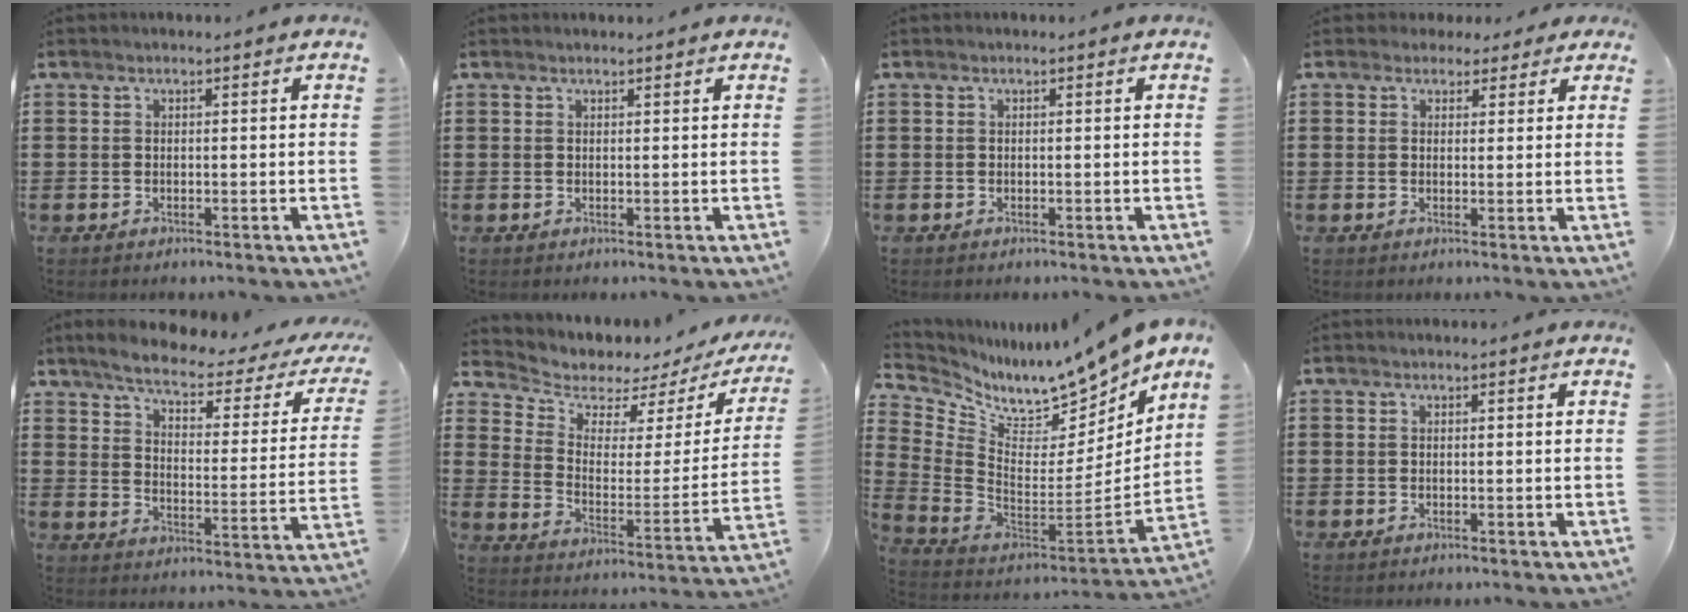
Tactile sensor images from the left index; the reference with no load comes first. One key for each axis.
{"total": 0.7, "fx": 0.6, "fy": 0.2, "fz": -0.1, "tx": 0.000, "ty": 0.001, "tz": 0.013}
{"total": 0.0}
{"total": 2.5, "fx": 1.7, "fy": 1.8, "fz": 0.5, "tx": -0.012, "ty": 0.008, "tz": 0.029}
{"total": 4.7, "fx": 3.5, "fy": 0.8, "fz": 3.1, "tx": -0.079, "ty": -0.023, "tz": 0.051}
{"total": 4.2, "fx": 3.8, "fy": 1.7, "fz": 0.3, "tx": -0.038, "ty": -0.035, "tz": 0.060}
{"total": 9.6, "fx": 9.1, "fy": 1.8, "fz": 2.4, "tx": -0.081, "ty": -0.087, "tz": 0.151}
{"total": 0.0}